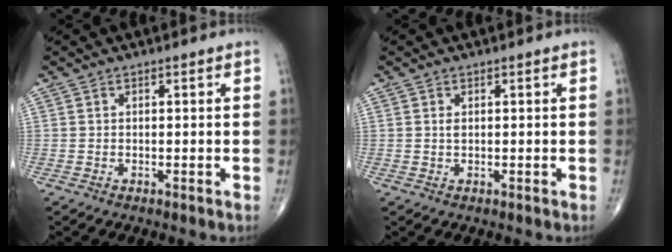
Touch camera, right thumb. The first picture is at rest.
{"total": 0.8, "force": [0.2, 0.4, 0.7], "torque": [-0.012, 0.001, 0.005]}